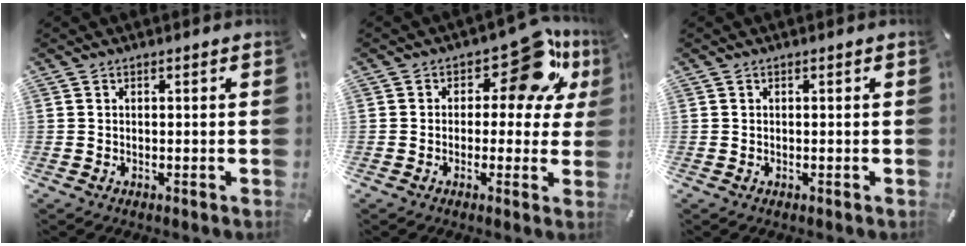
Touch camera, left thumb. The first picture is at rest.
{"total": 14.1, "force": [7.1, 6.9, 10.1], "torque": [-0.135, -0.045, 0.119]}
{"total": 0.0}